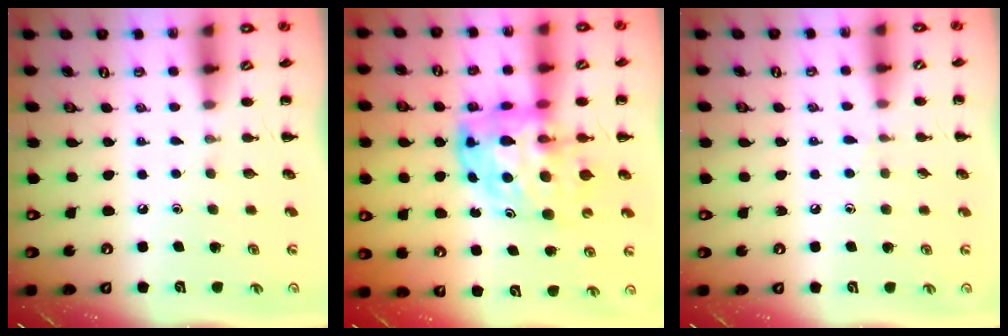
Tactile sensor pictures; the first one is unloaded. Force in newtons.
{"total": 12.1, "press": 11.5, "slide": 3.6}
{"total": 5.1, "press": 4.8, "slide": 1.8}